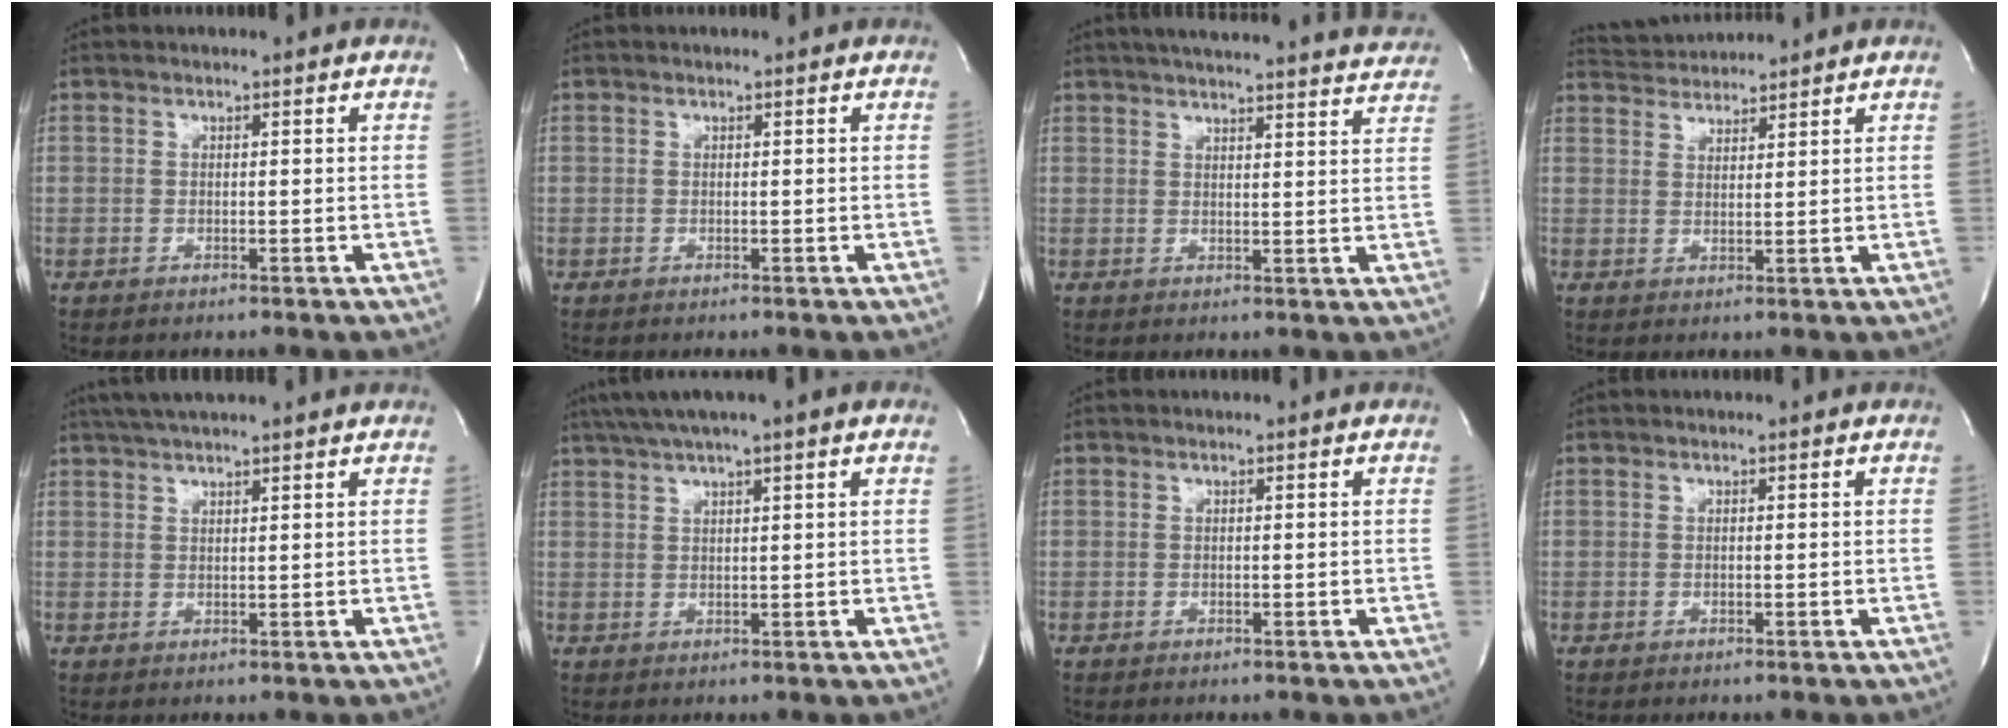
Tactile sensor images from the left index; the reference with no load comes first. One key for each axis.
{"total": 0.0}
{"total": 23.3, "fx": 21.8, "fy": 2.2, "fz": 8.0, "tx": -0.126, "ty": -0.023, "tz": 0.261}
{"total": 4.5, "fx": 4.5, "fy": 0.1, "fz": -0.1, "tx": -0.009, "ty": 0.021, "tz": 0.084}
{"total": 7.0, "fx": 6.0, "fy": -0.1, "fz": 3.6, "tx": -0.063, "ty": 0.031, "tz": 0.091}
{"total": 8.6, "fx": 6.1, "fy": 0.0, "fz": 5.9, "tx": -0.104, "ty": 0.042, "tz": 0.094}
{"total": 0.0}
{"total": 0.0}